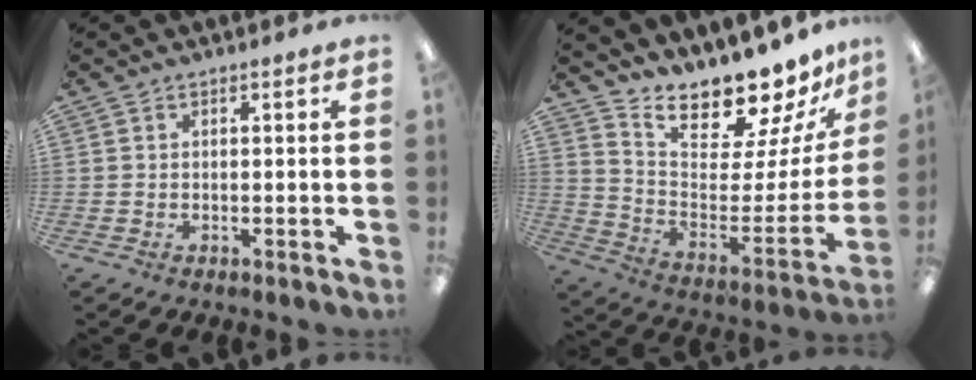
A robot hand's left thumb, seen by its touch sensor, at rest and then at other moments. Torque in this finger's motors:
{"motor_torque": [0.44, 0.20, 0.90, -1.81, 0.07]}